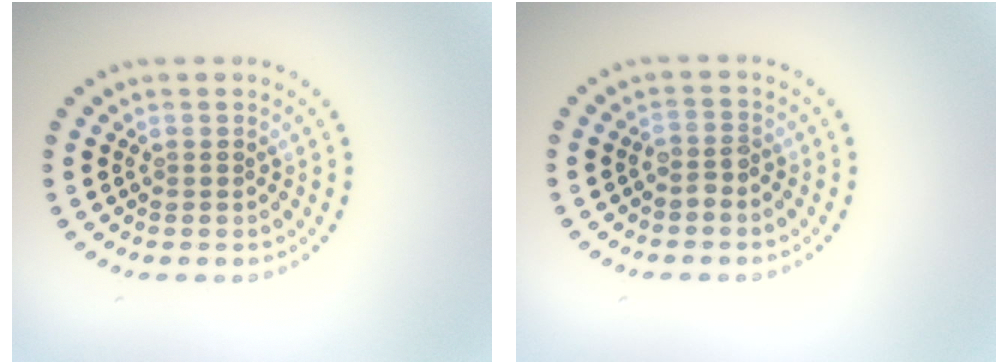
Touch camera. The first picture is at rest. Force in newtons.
{"total": 1.3, "press": 1.0, "slide": 0.9}